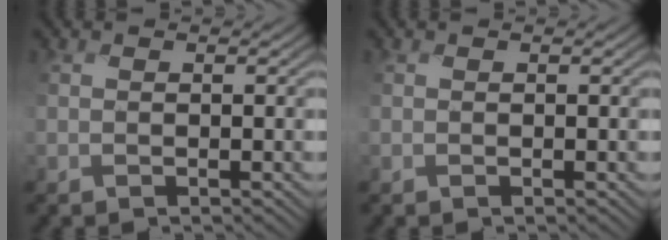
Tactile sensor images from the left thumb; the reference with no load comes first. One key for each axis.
{"total": 0.0}